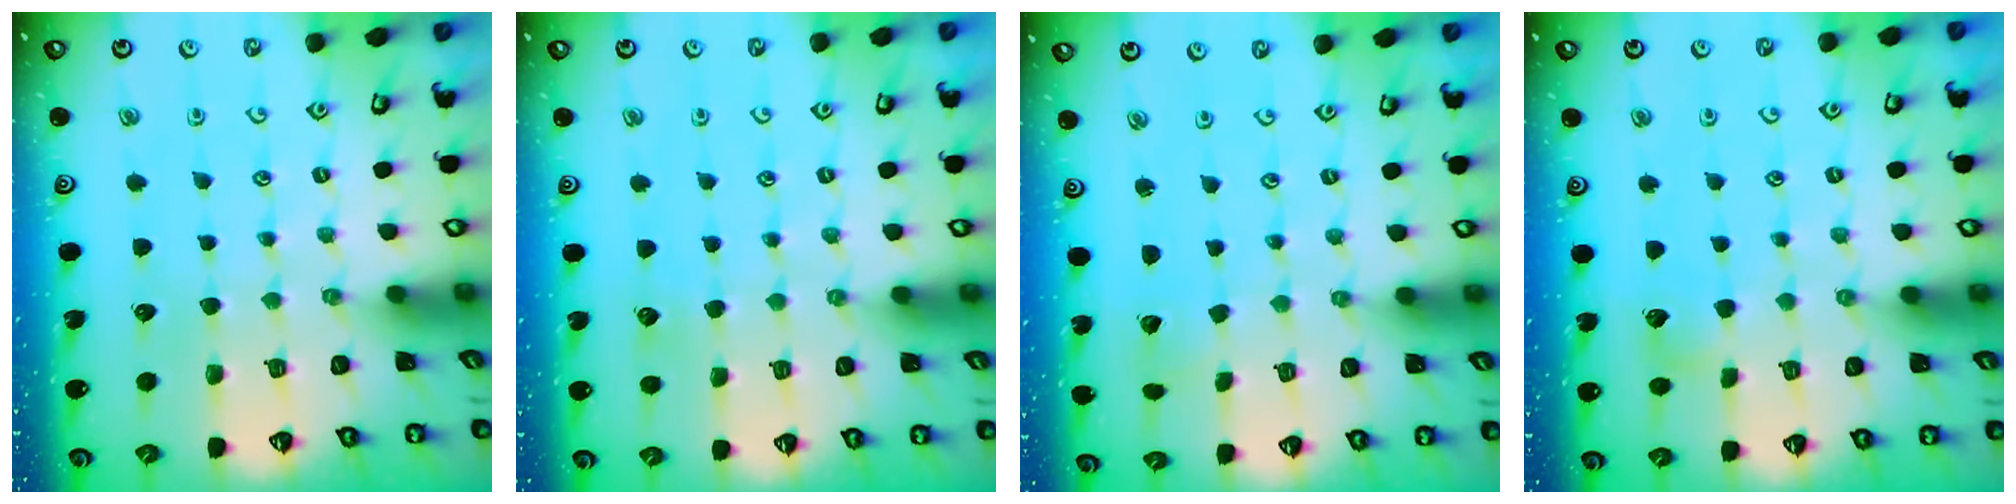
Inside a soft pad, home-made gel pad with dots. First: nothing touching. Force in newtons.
{"total": 4.5, "press": 4.4, "slide": 0.5}
{"total": 1.9, "press": 1.9, "slide": 0.1}
{"total": 4.2, "press": 4.1, "slide": 0.6}